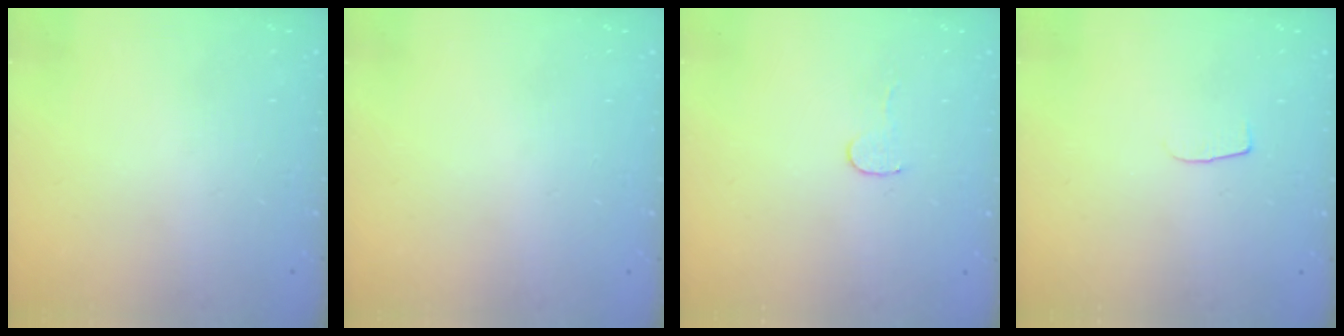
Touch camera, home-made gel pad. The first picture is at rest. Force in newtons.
{"total": 0.5, "press": 0.5, "slide": 0.1}
{"total": 4.1, "press": 4.1, "slide": 0.3}
{"total": 4.3, "press": 4.3, "slide": 0.4}